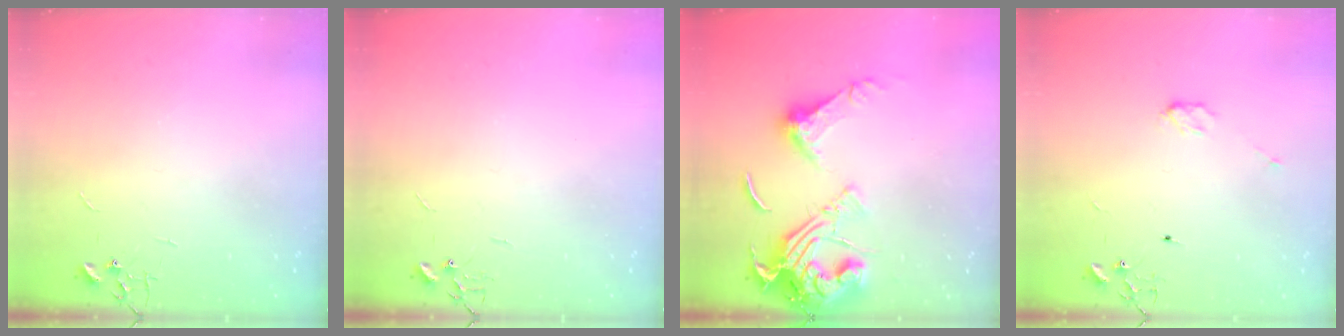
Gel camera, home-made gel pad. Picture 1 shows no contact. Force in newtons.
{"total": 0.0}
{"total": 16.9, "press": 16.7, "slide": 2.0}
{"total": 3.4, "press": 3.3, "slide": 0.5}